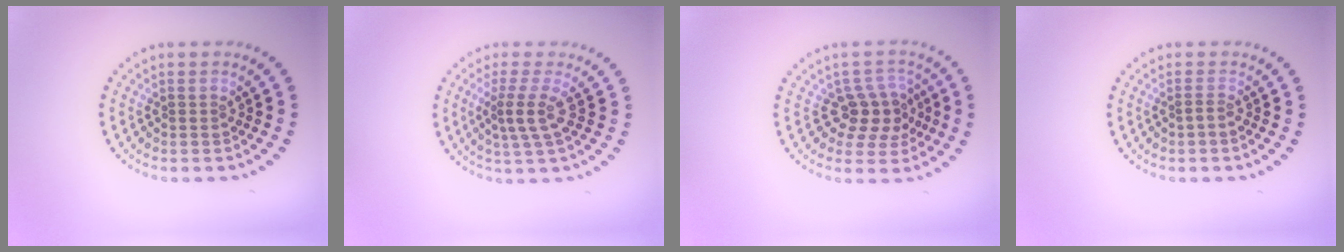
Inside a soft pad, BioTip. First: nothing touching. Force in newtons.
{"total": 2.5, "press": 1.7, "slide": 1.9}
{"total": 3.2, "press": 2.9, "slide": 1.5}
{"total": 0.6, "press": 0.3, "slide": 0.5}